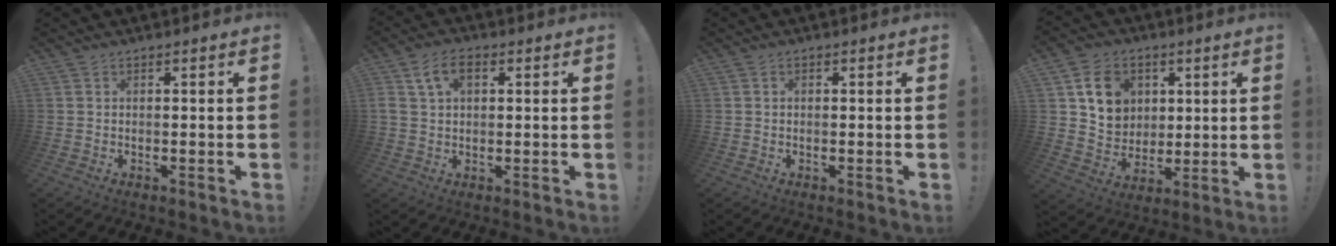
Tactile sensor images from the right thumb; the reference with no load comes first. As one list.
[{"total": 7.7, "force": [2.5, 4.6, 5.7], "torque": [-0.102, 0.005, 0.049]}, {"total": 0.5, "force": [-0.3, 0.4, 0.2], "torque": [-0.009, 0.005, -0.004]}, {"total": 13.0, "force": [5.6, 10.6, 5.1], "torque": [-0.069, -0.018, 0.113]}]